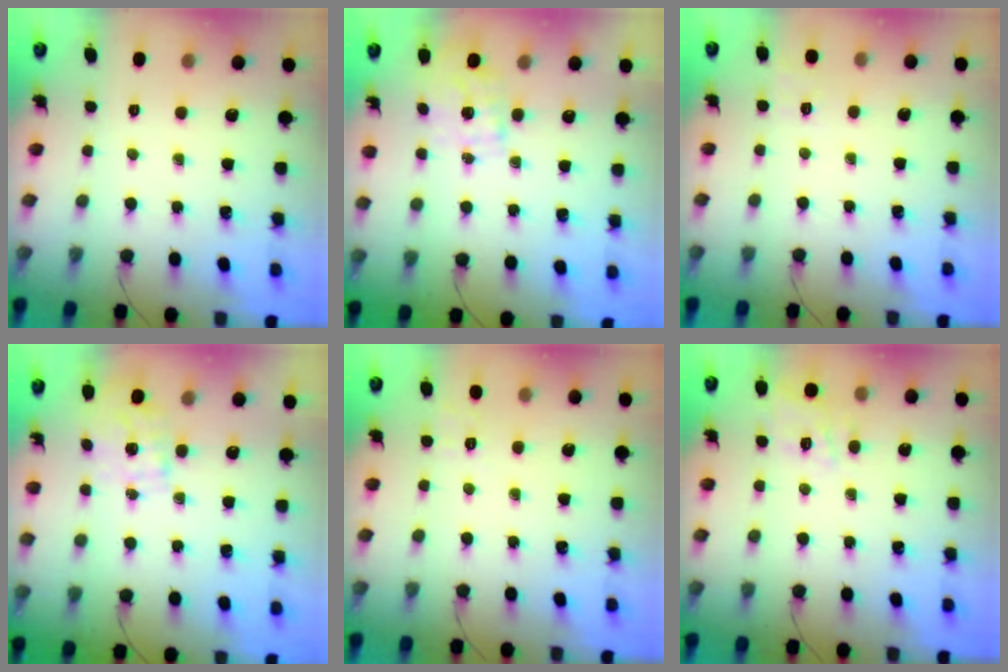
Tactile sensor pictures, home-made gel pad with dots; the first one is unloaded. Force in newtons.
{"total": 0.9, "press": 0.7, "slide": 0.6}
{"total": 6.6, "press": 6.4, "slide": 1.8}
{"total": 0.9, "press": 0.7, "slide": 0.6}
{"total": 2.7, "press": 2.2, "slide": 1.6}
{"total": 4.8, "press": 4.7, "slide": 1.0}